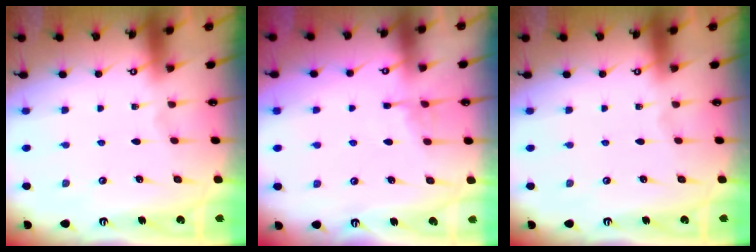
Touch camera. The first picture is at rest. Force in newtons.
{"total": 4.4, "press": 4.3, "slide": 0.6}
{"total": 0.0}